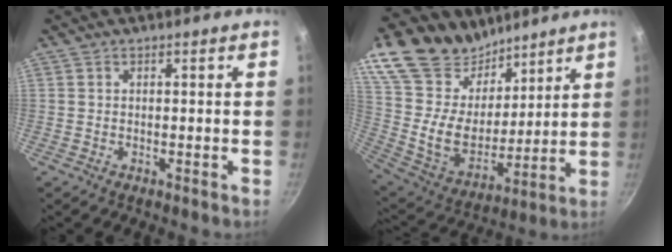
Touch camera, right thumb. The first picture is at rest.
{"total": 27.4, "force": [17.8, 16.5, 12.8], "torque": [-0.223, -0.080, 0.330]}